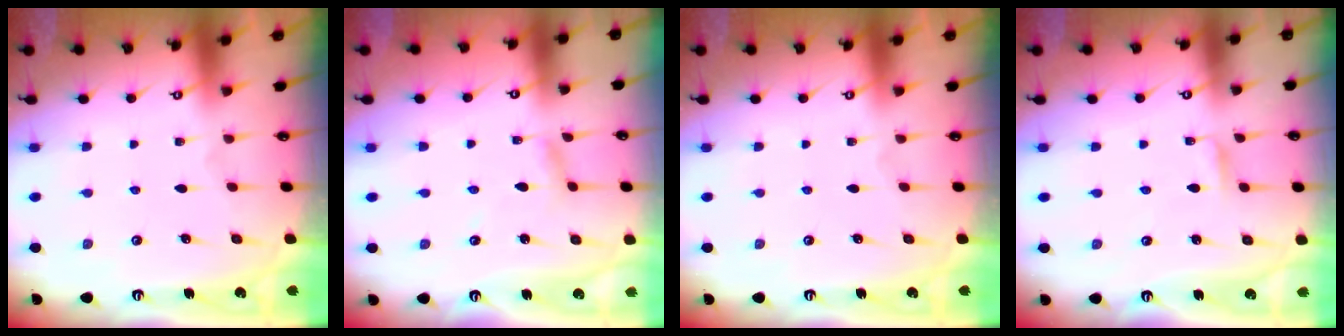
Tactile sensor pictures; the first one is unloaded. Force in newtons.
{"total": 2.9, "press": 2.9, "slide": 0.3}
{"total": 0.0}
{"total": 2.5, "press": 2.5, "slide": 0.3}